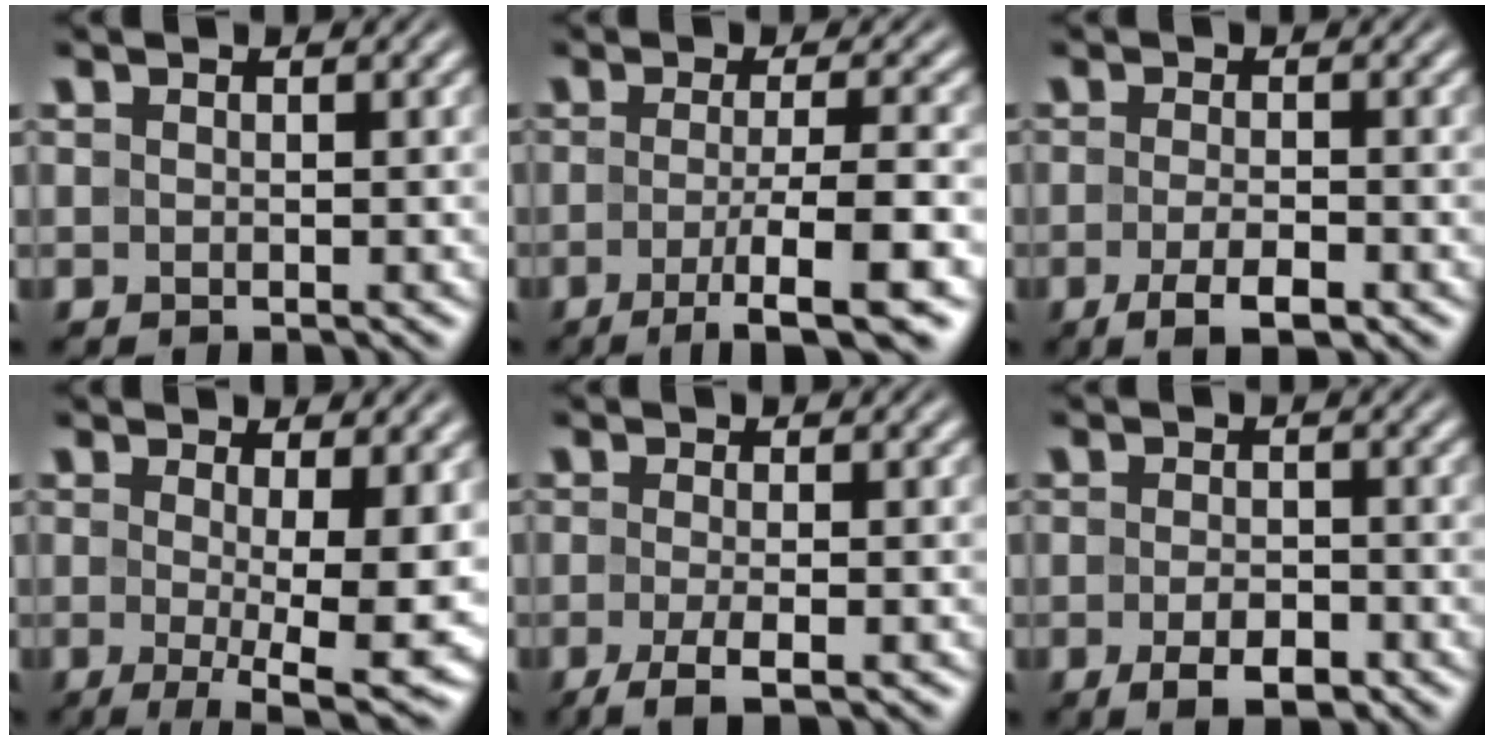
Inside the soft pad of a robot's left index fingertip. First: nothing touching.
{"total": 6.6, "force": [-2.5, 1.1, 6.0], "torque": [-0.087, -0.005, -0.046]}
{"total": 3.4, "force": [-1.7, 0.9, 2.8], "torque": [-0.056, -0.003, -0.030]}
{"total": 8.5, "force": [-0.5, 1.9, 8.3], "torque": [-0.114, -0.016, -0.003]}
{"total": 3.4, "force": [-1.4, 0.8, 2.9], "torque": [-0.053, -0.005, -0.031]}
{"total": 3.2, "force": [-1.5, 1.3, 2.5], "torque": [-0.042, -0.003, -0.025]}